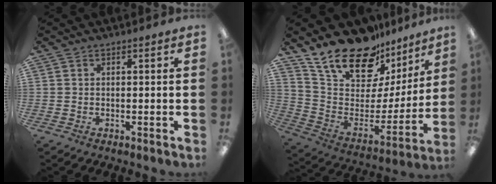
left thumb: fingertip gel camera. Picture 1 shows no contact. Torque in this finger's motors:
{"motor_torque": [1.99, 1.97, 1.36, -1.41, 0.06]}